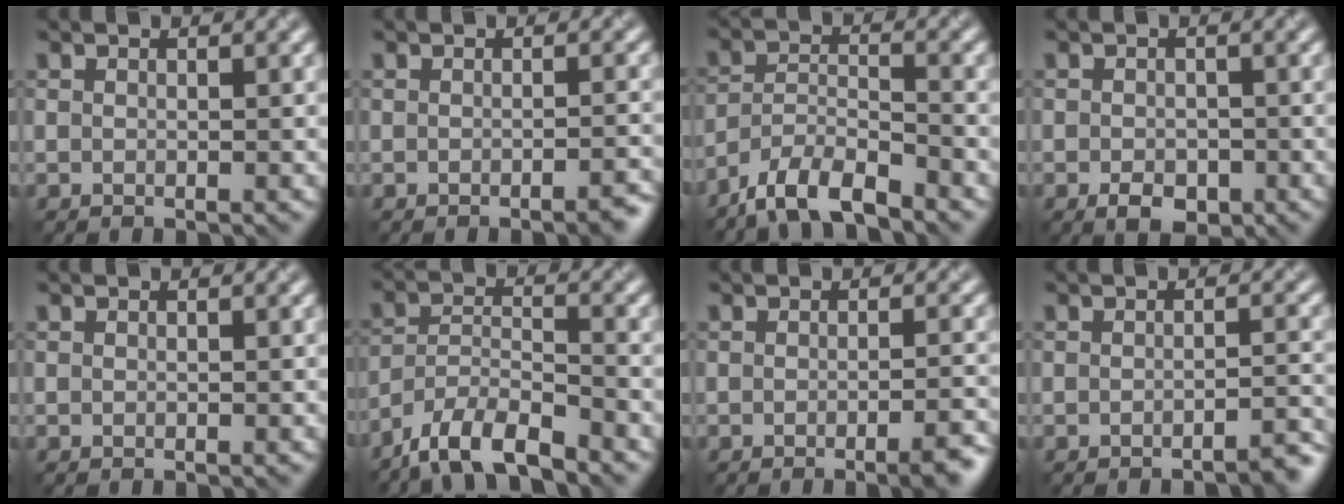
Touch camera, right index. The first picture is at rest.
{"total": 1.7, "force": [-1.3, 0.4, 1.0], "torque": [-0.006, 0.003, -0.019]}
{"total": 5.8, "force": [-4.9, 1.5, 2.8], "torque": [-0.048, -0.004, -0.095]}
{"total": 2.5, "force": [-1.1, 1.6, 1.6], "torque": [-0.026, -0.004, -0.021]}
{"total": 0.0}
{"total": 6.5, "force": [-5.4, 1.7, 3.3], "torque": [-0.055, -0.005, -0.107]}
{"total": 3.1, "force": [-1.9, 0.7, 2.3], "torque": [-0.025, 0.001, -0.031]}
{"total": 2.2, "force": [-2.0, 0.3, 0.9], "torque": [-0.003, 0.009, -0.031]}